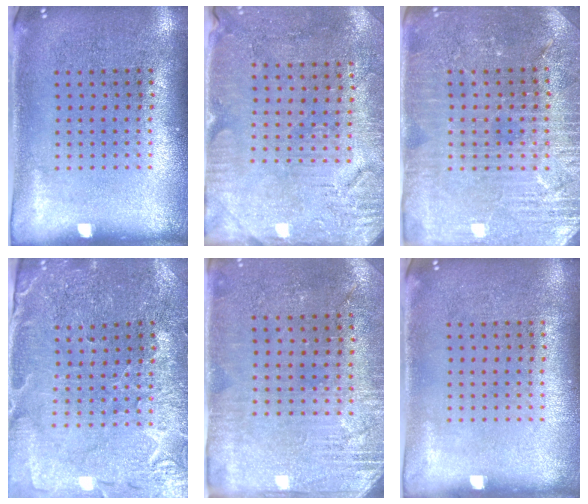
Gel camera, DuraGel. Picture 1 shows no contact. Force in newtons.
{"total": 2.9, "press": 2.7, "slide": 1.1}
{"total": 3.7, "press": 3.6, "slide": 0.9}
{"total": 1.3, "press": 1.2, "slide": 0.2}
{"total": 2.9, "press": 2.7, "slide": 1.1}
{"total": 0.0}